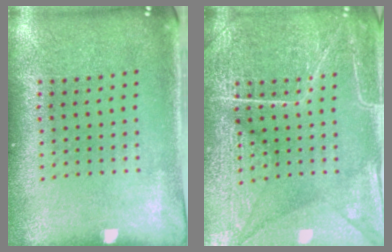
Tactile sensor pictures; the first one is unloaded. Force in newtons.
{"total": 6.9, "press": 6.8, "slide": 0.9}